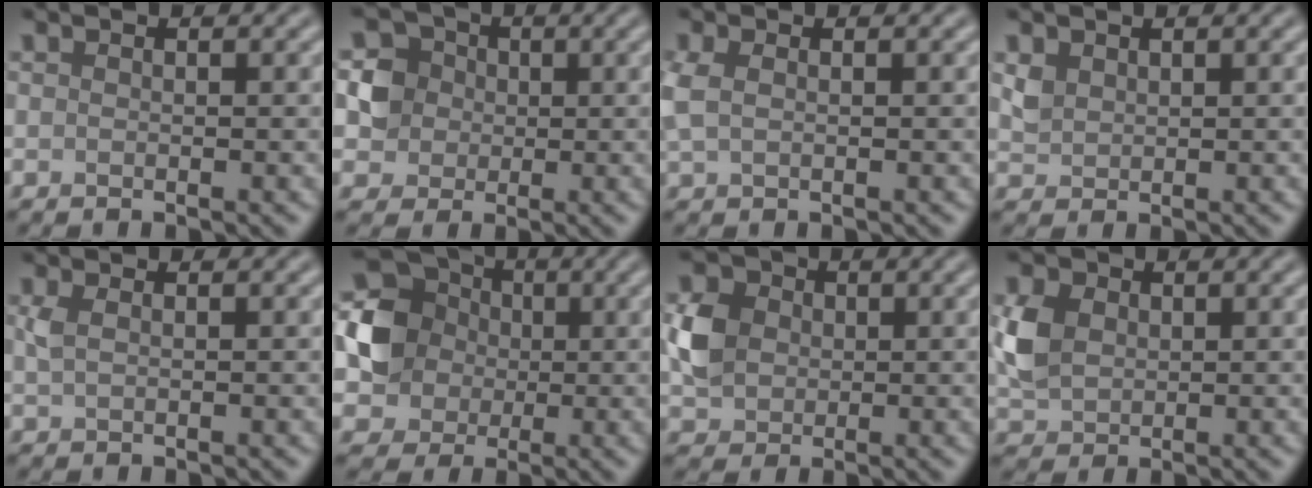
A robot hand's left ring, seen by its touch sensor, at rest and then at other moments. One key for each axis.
{"total": 4.1, "fx": 0.6, "fy": 3.9, "fz": 1.2, "tx": -0.016, "ty": 0.014, "tz": 0.011}
{"total": 2.0, "fx": 0.3, "fy": 1.2, "fz": 1.5, "tx": -0.040, "ty": 0.002, "tz": 0.007}
{"total": 1.5, "fx": 0.8, "fy": 1.1, "fz": 0.5, "tx": -0.013, "ty": 0.001, "tz": 0.021}
{"total": 1.3, "fx": 0.4, "fy": 0.7, "fz": 1.0, "tx": -0.026, "ty": 0.000, "tz": 0.009}
{"total": 8.2, "fx": 0.7, "fy": 7.3, "fz": 3.5, "tx": -0.069, "ty": 0.016, "tz": -0.009}
{"total": 4.0, "fx": 0.3, "fy": 3.5, "fz": 1.9, "tx": -0.040, "ty": 0.003, "tz": 0.004}
{"total": 4.2, "fx": 0.8, "fy": 3.3, "fz": 2.4, "tx": -0.064, "ty": 0.003, "tz": 0.015}